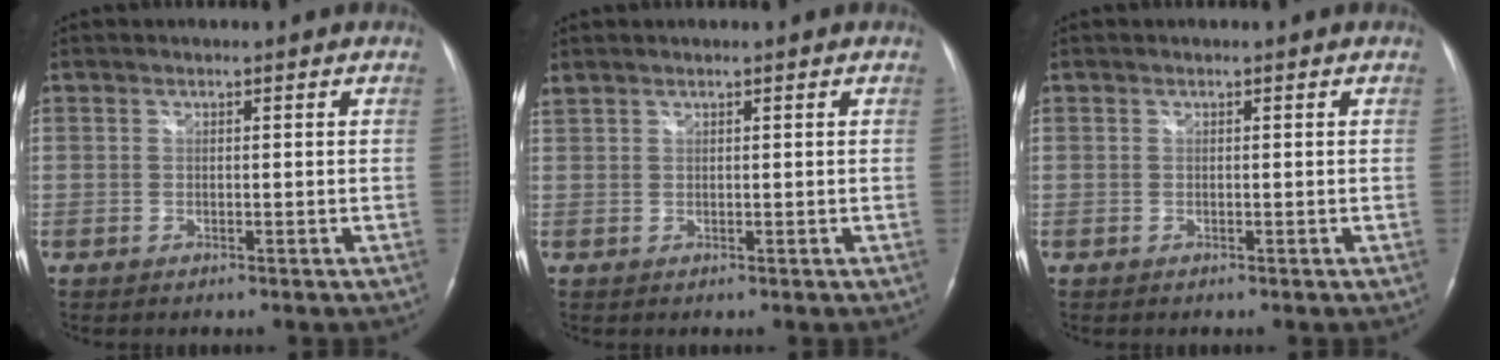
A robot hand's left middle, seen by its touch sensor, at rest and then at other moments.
{"total": 1.1, "force": [1.1, 0.0, 0.4], "torque": [-0.024, 0.020, 0.029]}
{"total": 0.0}